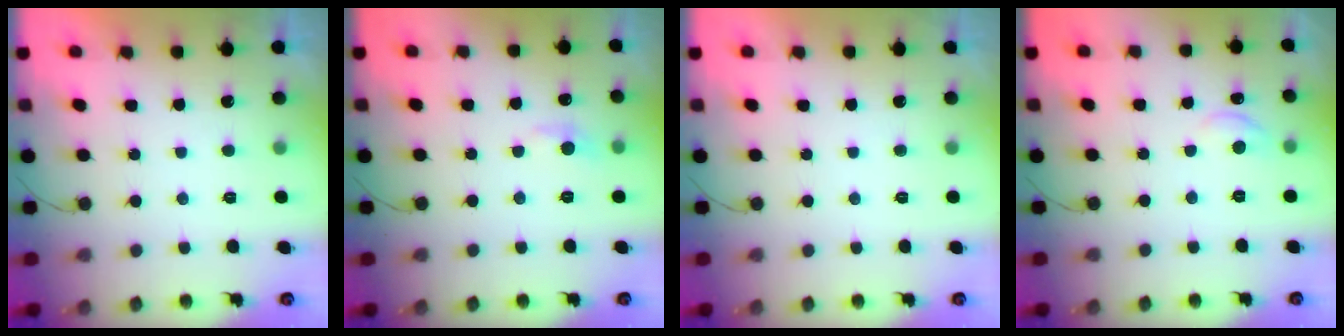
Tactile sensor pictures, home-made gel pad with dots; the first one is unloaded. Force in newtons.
{"total": 6.9, "press": 6.9, "slide": 0.8}
{"total": 0.0}
{"total": 5.6, "press": 5.6, "slide": 0.3}